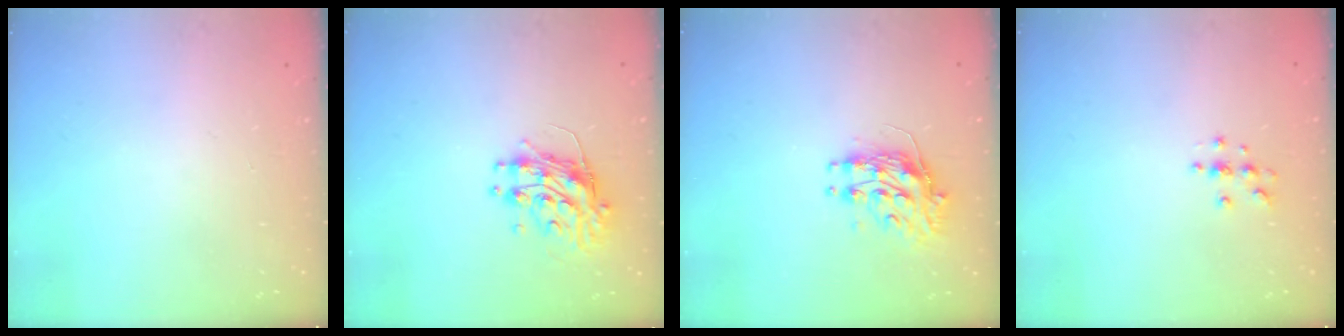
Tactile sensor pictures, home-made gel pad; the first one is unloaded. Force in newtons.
{"total": 10.4, "press": 10.4, "slide": 0.2}
{"total": 9.3, "press": 9.3, "slide": 0.5}
{"total": 3.9, "press": 3.8, "slide": 0.4}